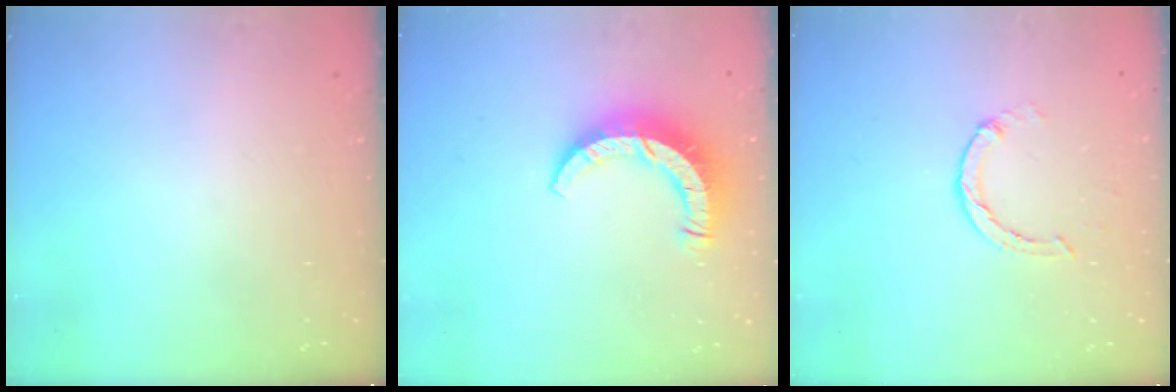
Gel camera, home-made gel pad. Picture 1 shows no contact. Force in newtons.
{"total": 9.4, "press": 9.3, "slide": 0.9}
{"total": 1.8, "press": 1.8, "slide": 0.2}